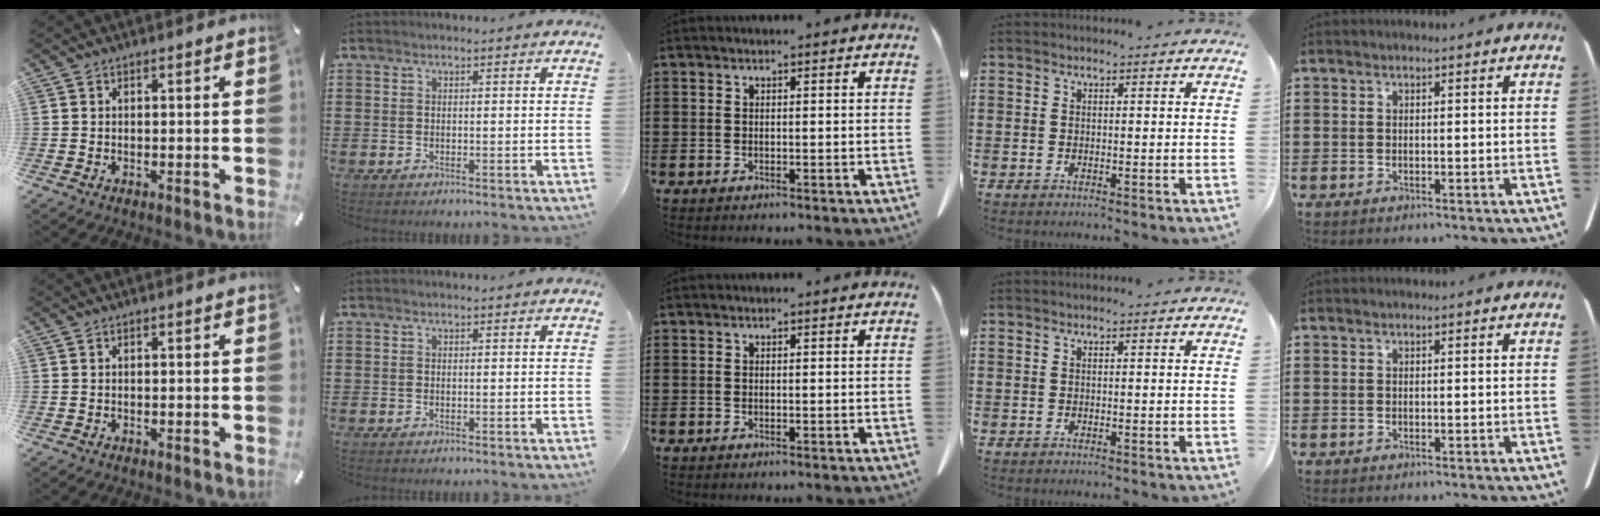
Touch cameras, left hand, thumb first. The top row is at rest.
{}